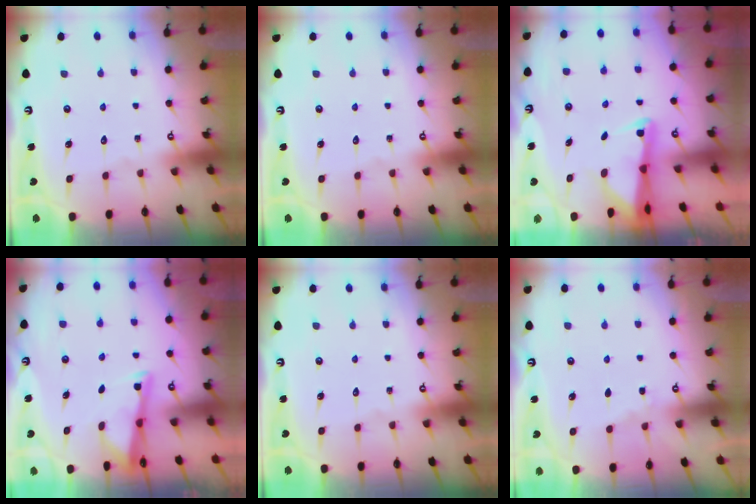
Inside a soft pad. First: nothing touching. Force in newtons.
{"total": 0.0}
{"total": 2.4, "press": 2.3, "slide": 0.5}
{"total": 3.2, "press": 3.2, "slide": 0.1}
{"total": 0.0}
{"total": 3.0, "press": 2.9, "slide": 0.5}